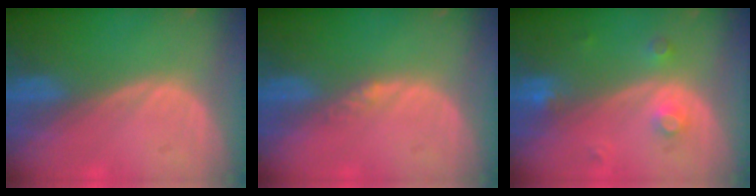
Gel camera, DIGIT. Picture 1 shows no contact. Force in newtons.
{"total": 1.4, "press": 1.1, "slide": 0.8}
{"total": 3.2, "press": 3.0, "slide": 1.1}